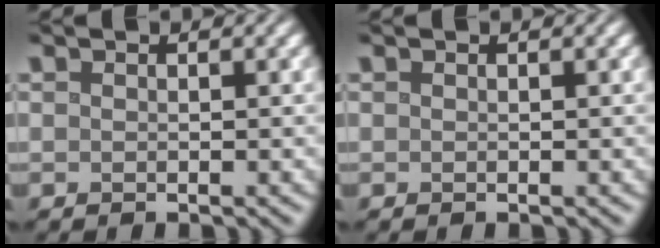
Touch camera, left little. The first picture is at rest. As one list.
[{"total": 0.0}]